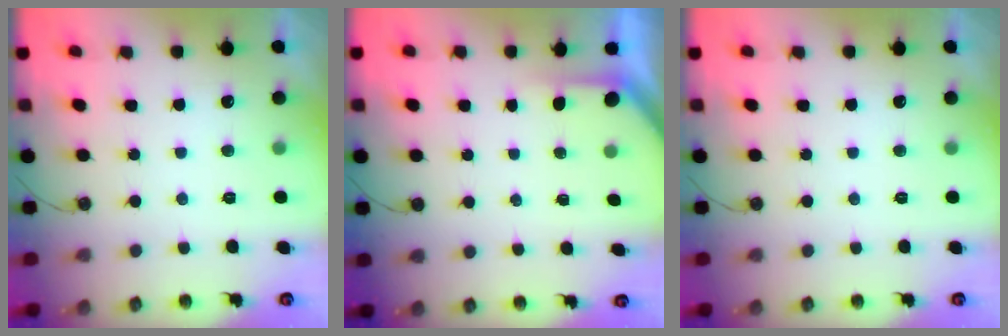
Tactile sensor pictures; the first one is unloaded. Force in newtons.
{"total": 1.9, "press": 1.9, "slide": 0.2}
{"total": 0.0}